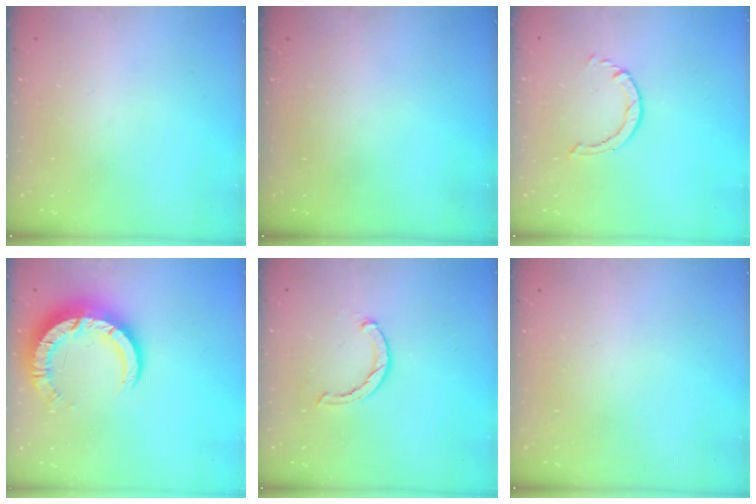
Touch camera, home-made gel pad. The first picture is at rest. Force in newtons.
{"total": 0.0}
{"total": 0.8, "press": 0.7, "slide": 0.1}
{"total": 11.8, "press": 11.7, "slide": 1.3}
{"total": 1.8, "press": 1.8, "slide": 0.4}
{"total": 2.4, "press": 2.4, "slide": 0.2}